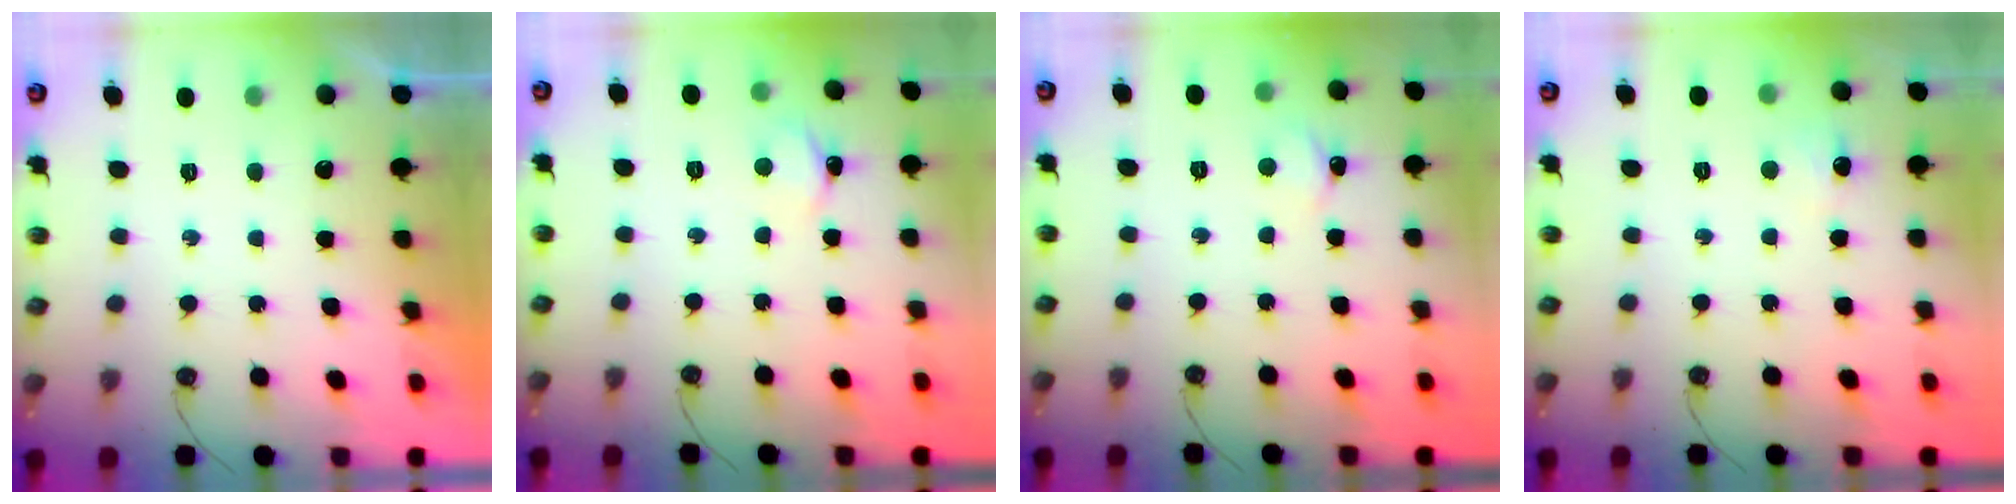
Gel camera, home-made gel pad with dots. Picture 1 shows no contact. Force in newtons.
{"total": 3.1, "press": 3.0, "slide": 0.3}
{"total": 1.7, "press": 1.7, "slide": 0.2}
{"total": 4.7, "press": 4.6, "slide": 0.6}